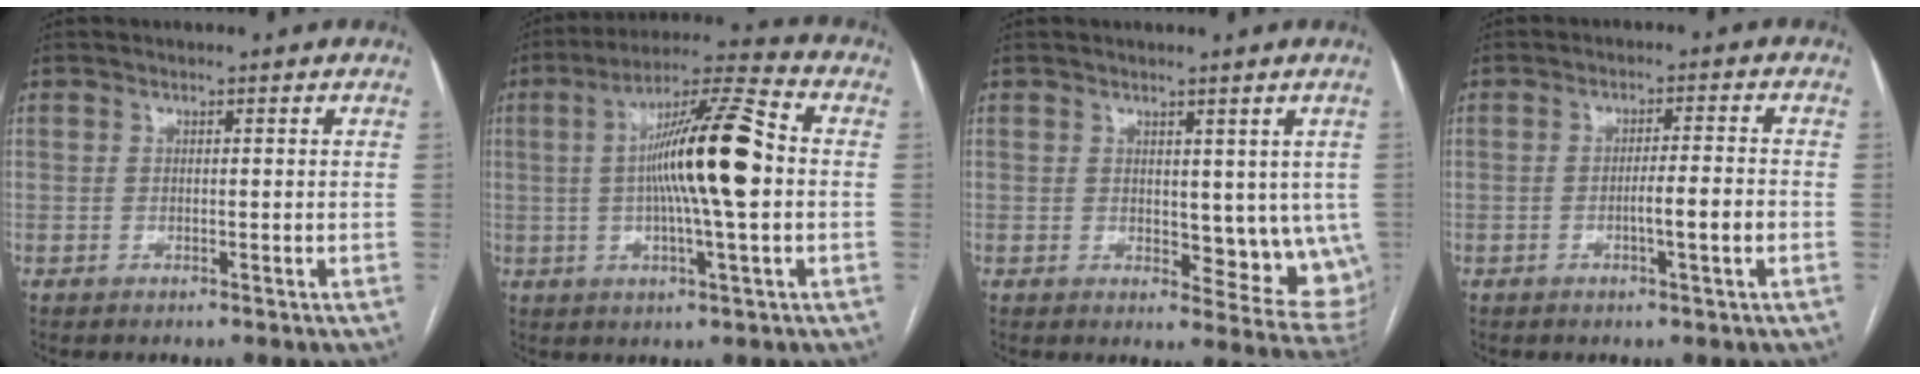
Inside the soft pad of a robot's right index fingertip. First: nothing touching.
{"total": 14.9, "force": [0.4, 1.1, 14.9], "torque": [-0.259, 0.016, -0.001]}
{"total": 10.6, "force": [0.9, 5.1, 9.2], "torque": [-0.096, -0.016, 0.021]}
{"total": 4.6, "force": [-1.4, -0.1, 4.4], "torque": [-0.067, 0.000, -0.021]}